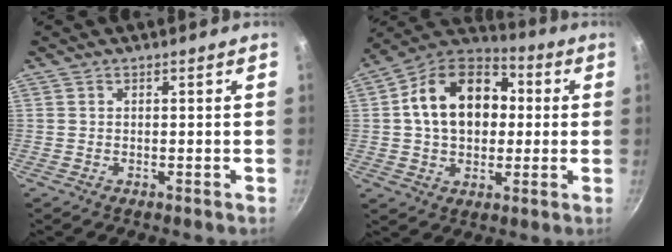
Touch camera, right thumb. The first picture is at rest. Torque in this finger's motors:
{"motor_torque": [-0.70, 1.46, 0.20, 0.11, 0.16]}